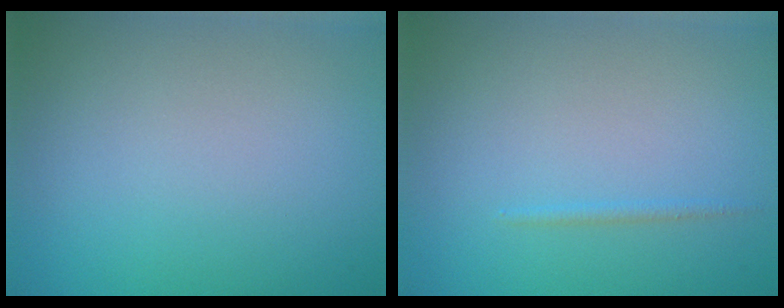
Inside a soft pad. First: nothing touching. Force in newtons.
{"total": 0.6, "press": 0.6, "slide": 0.1}